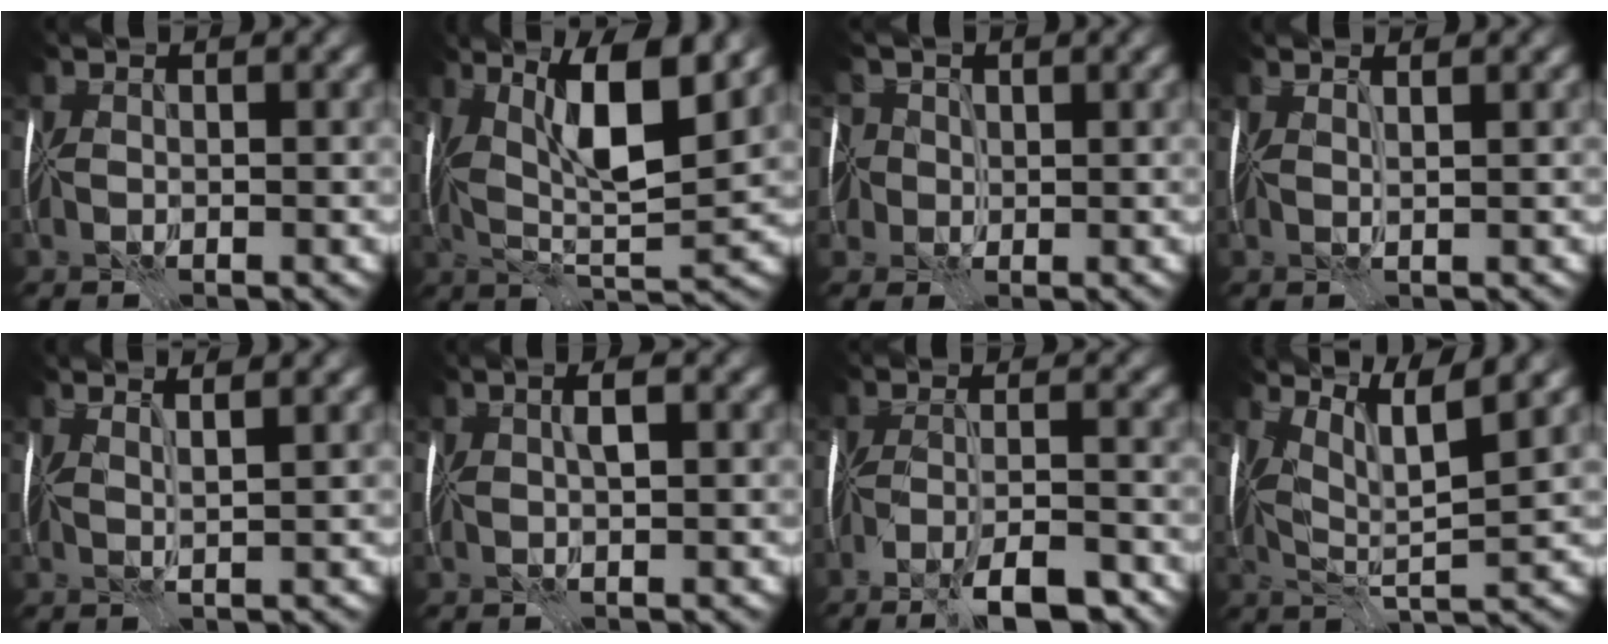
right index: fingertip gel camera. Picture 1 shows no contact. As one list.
[{"total": 8.7, "force": [2.9, 2.0, 7.9], "torque": [-0.140, 0.002, 0.047]}, {"total": 5.2, "force": [1.1, 4.3, 2.7], "torque": [-0.047, 0.026, -0.018]}, {"total": 1.2, "force": [0.9, -0.8, 0.2], "torque": [-0.003, -0.003, 0.012]}, {"total": 1.7, "force": [1.3, -0.4, 1.1], "torque": [-0.011, 0.006, 0.009]}, {"total": 1.7, "force": [0.5, 0.3, 1.6], "torque": [-0.032, 0.003, 0.008]}, {"total": 7.8, "force": [-5.8, 1.4, 5.0], "torque": [-0.075, -0.013, -0.089]}, {"total": 5.1, "force": [3.3, 0.2, 3.8], "torque": [-0.074, 0.000, 0.060]}]